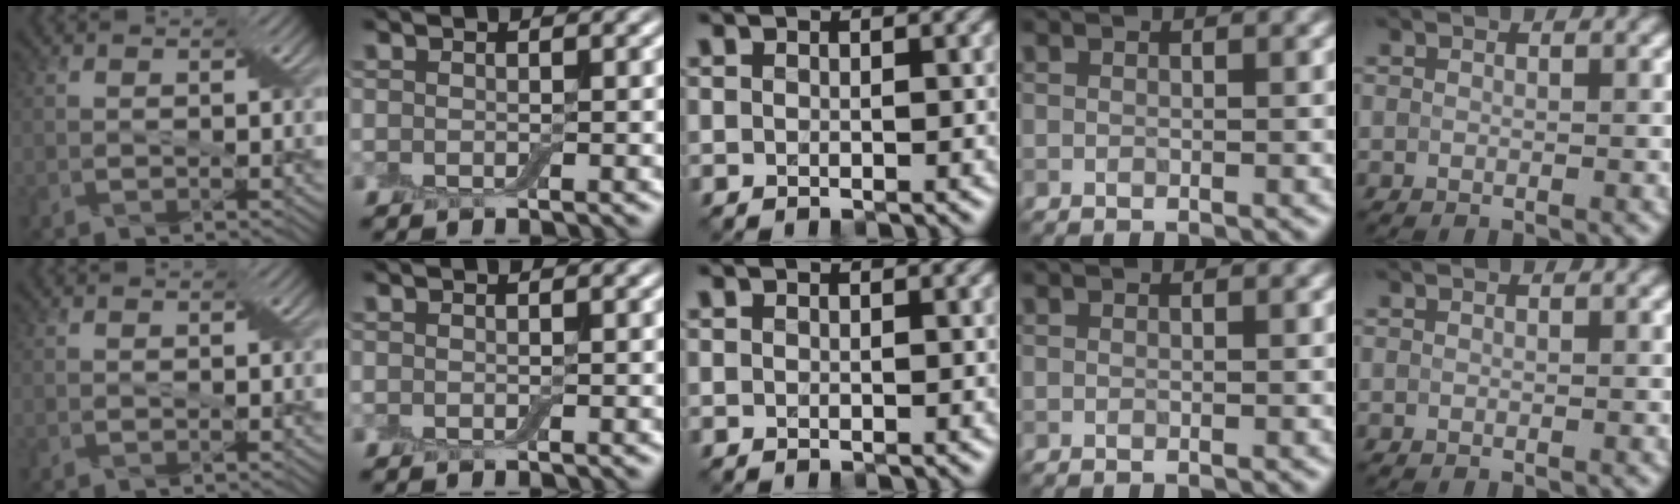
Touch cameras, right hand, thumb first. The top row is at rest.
{}